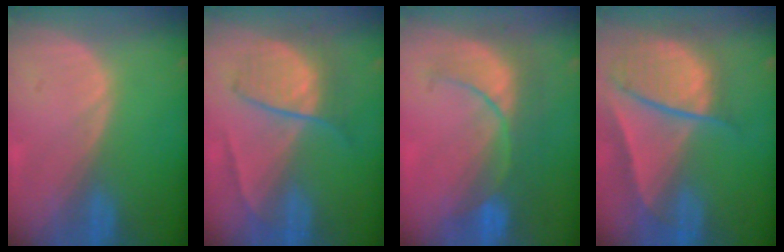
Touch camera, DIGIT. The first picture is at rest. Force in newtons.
{"total": 6.7, "press": 6.5, "slide": 1.4}
{"total": 8.4, "press": 8.2, "slide": 1.8}
{"total": 10.0, "press": 8.3, "slide": 5.4}